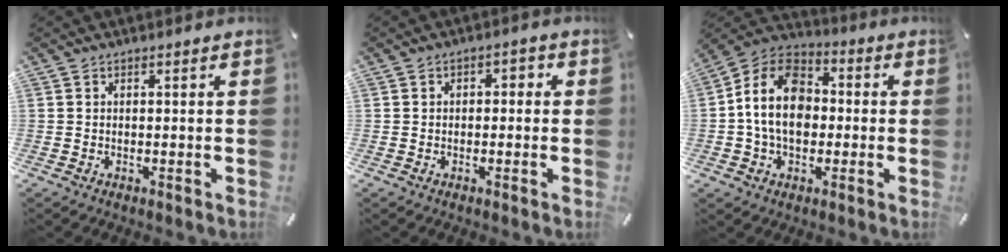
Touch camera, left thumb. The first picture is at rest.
{"total": 1.8, "force": [-1.0, 1.3, 0.8], "torque": [-0.014, 0.013, -0.024]}
{"total": 14.1, "force": [-1.3, 10.6, 9.2], "torque": [-0.200, 0.026, -0.027]}